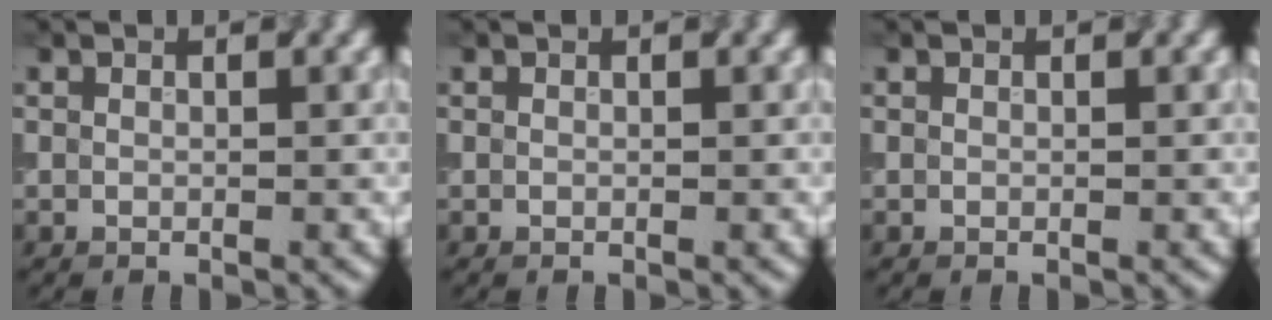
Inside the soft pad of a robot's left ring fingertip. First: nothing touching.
{"total": 0.0}
{"total": 0.0}